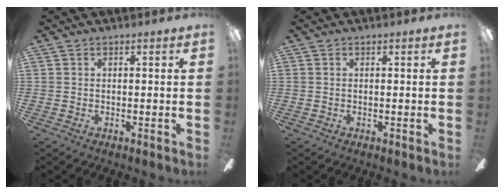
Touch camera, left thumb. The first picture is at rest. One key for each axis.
{"total": 0.0}